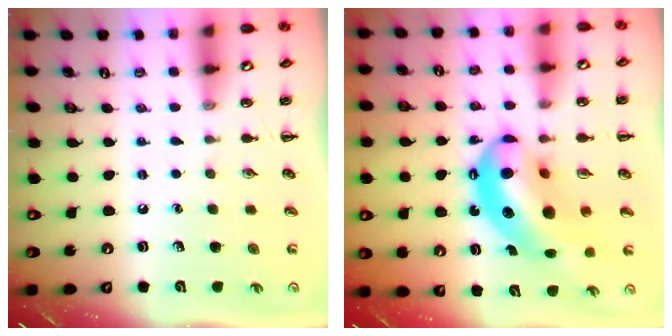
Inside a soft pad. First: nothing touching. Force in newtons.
{"total": 15.7, "press": 15.0, "slide": 4.4}